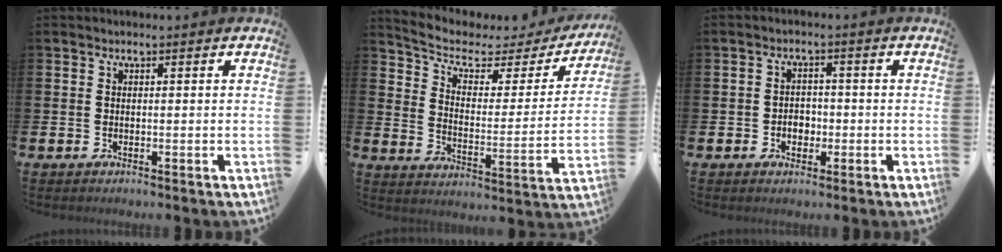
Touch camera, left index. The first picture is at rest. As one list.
[{"total": 5.3, "force": [4.1, 2.5, 2.3], "torque": [-0.074, -0.031, 0.060]}, {"total": 2.4, "force": [-0.8, 2.0, 1.1], "torque": [-0.013, 0.000, -0.021]}]